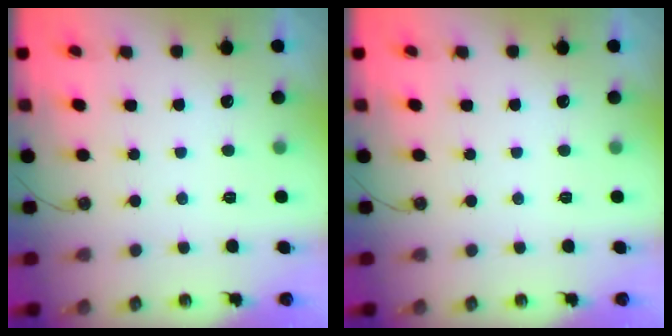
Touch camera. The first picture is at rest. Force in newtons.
{"total": 0.0}